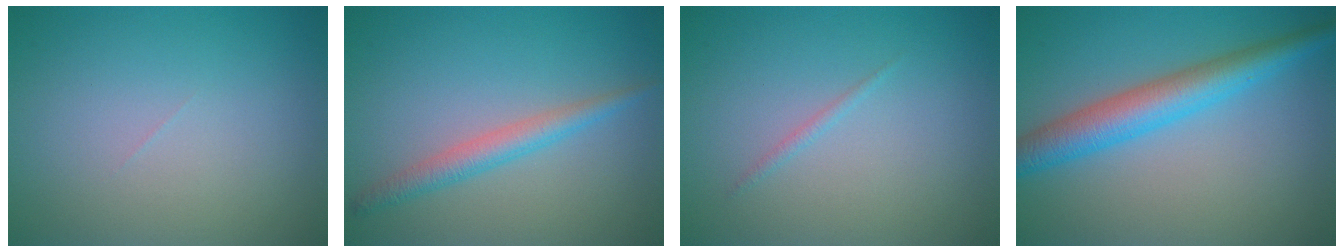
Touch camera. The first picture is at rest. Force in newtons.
{"total": 2.4, "press": 2.4, "slide": 0.0}
{"total": 0.6, "press": 0.6, "slide": 0.1}
{"total": 5.2, "press": 5.2, "slide": 0.1}